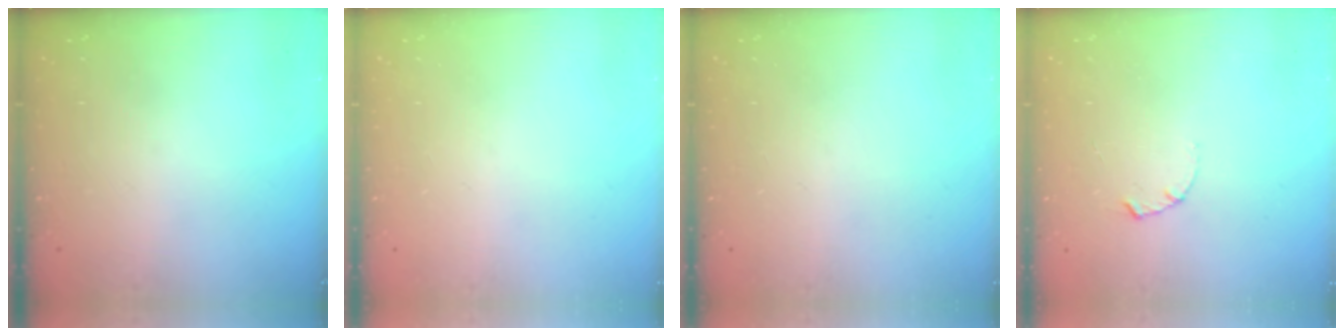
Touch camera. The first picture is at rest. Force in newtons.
{"total": 0.0}
{"total": 0.0}
{"total": 1.7, "press": 1.6, "slide": 0.3}